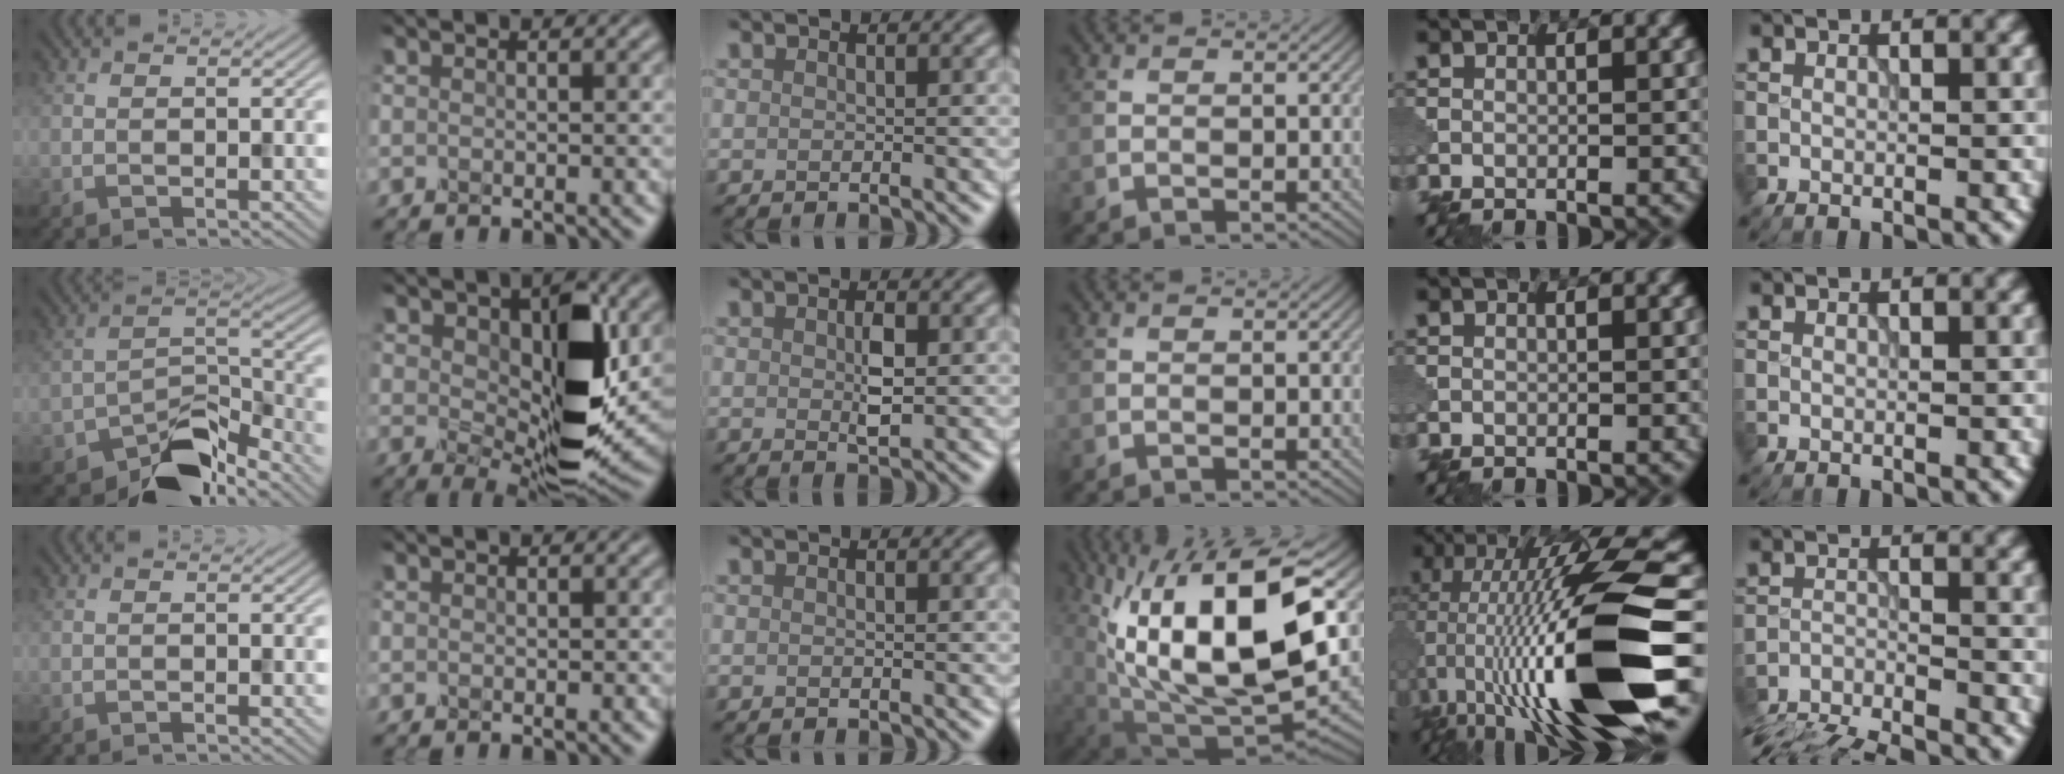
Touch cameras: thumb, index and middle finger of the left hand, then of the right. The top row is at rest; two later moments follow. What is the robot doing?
{"motion": "disassemble", "object": "pitcher"}